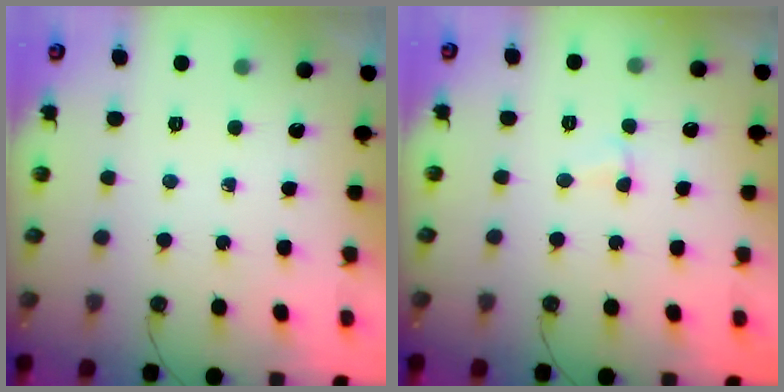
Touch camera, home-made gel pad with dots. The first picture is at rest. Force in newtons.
{"total": 2.4, "press": 2.4, "slide": 0.5}